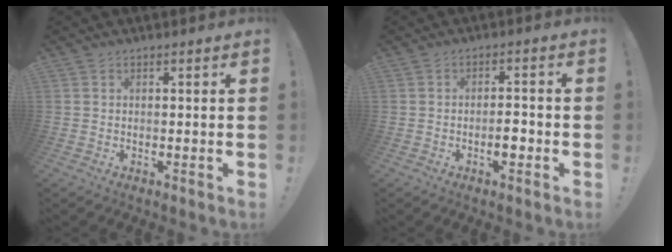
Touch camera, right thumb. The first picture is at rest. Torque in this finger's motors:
{"motor_torque": [0.54, 0.10, 0.15, -0.19, 0.00]}